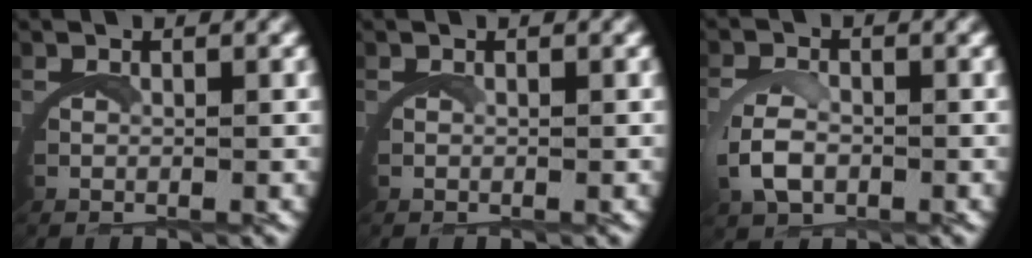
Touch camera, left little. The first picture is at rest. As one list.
[{"total": 0.0}, {"total": 2.4, "force": [0.0, 1.6, 1.9], "torque": [-0.054, -0.005, 0.001]}]